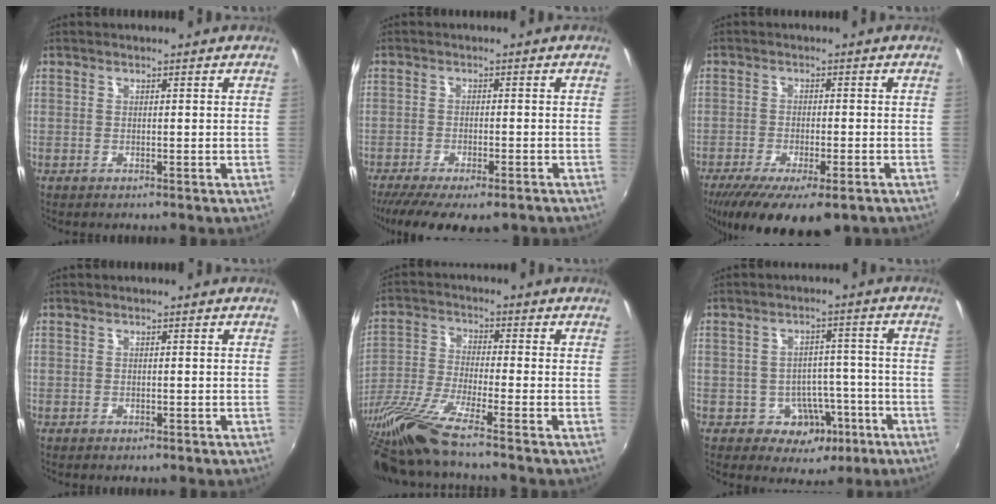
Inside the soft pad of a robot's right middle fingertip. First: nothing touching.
{"total": 12.8, "force": [-9.5, 4.0, 7.5], "torque": [-0.158, -0.050, -0.147]}
{"total": 14.4, "force": [-9.7, 4.4, 9.7], "torque": [-0.194, -0.058, -0.148]}
{"total": 0.9, "force": [-0.5, 0.6, 0.3], "torque": [-0.007, -0.003, -0.008]}
{"total": 13.6, "force": [-10.9, -0.7, 8.1], "torque": [-0.169, -0.045, -0.209]}
{"total": 7.8, "force": [-3.7, 6.4, 2.7], "torque": [-0.048, 0.029, -0.029]}